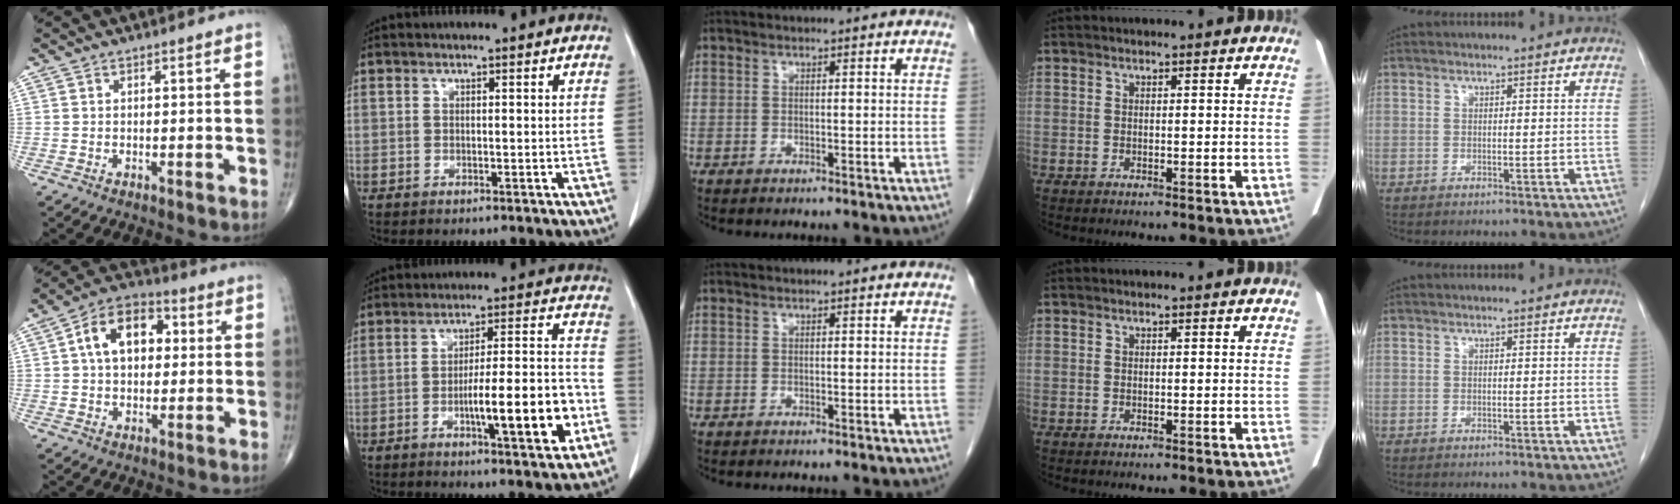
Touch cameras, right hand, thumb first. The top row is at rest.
{"thumb": {"total": 12.4, "force": [2.3, 8.2, 9.0], "torque": [-0.126, 0.021, 0.029]}, "index": {"total": 13.3, "force": [-4.2, 1.5, 12.6], "torque": [-0.193, 0.008, -0.060]}}